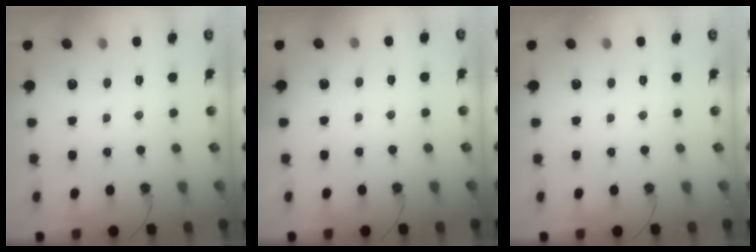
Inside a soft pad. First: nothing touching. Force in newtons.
{"total": 1.4, "press": 1.3, "slide": 0.1}
{"total": 0.0}